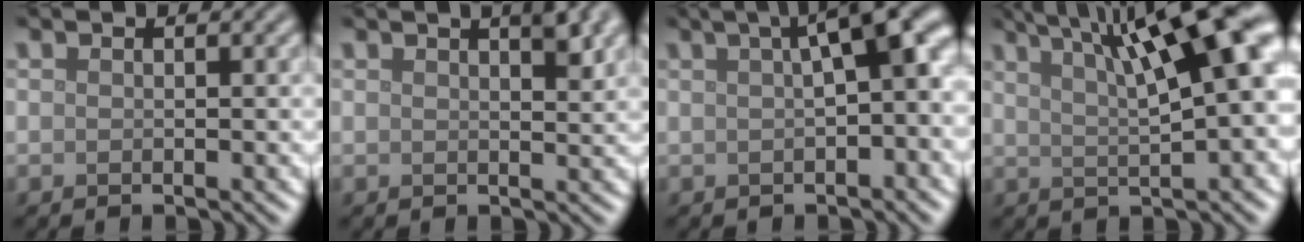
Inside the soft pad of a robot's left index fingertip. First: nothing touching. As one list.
[{"total": 2.9, "force": [1.7, 0.7, 2.3], "torque": [-0.021, 0.007, 0.022]}, {"total": 8.2, "force": [2.1, 2.5, 7.5], "torque": [-0.070, 0.026, 0.025]}, {"total": 12.3, "force": [5.2, 3.1, 10.7], "torque": [-0.125, 0.020, 0.074]}]